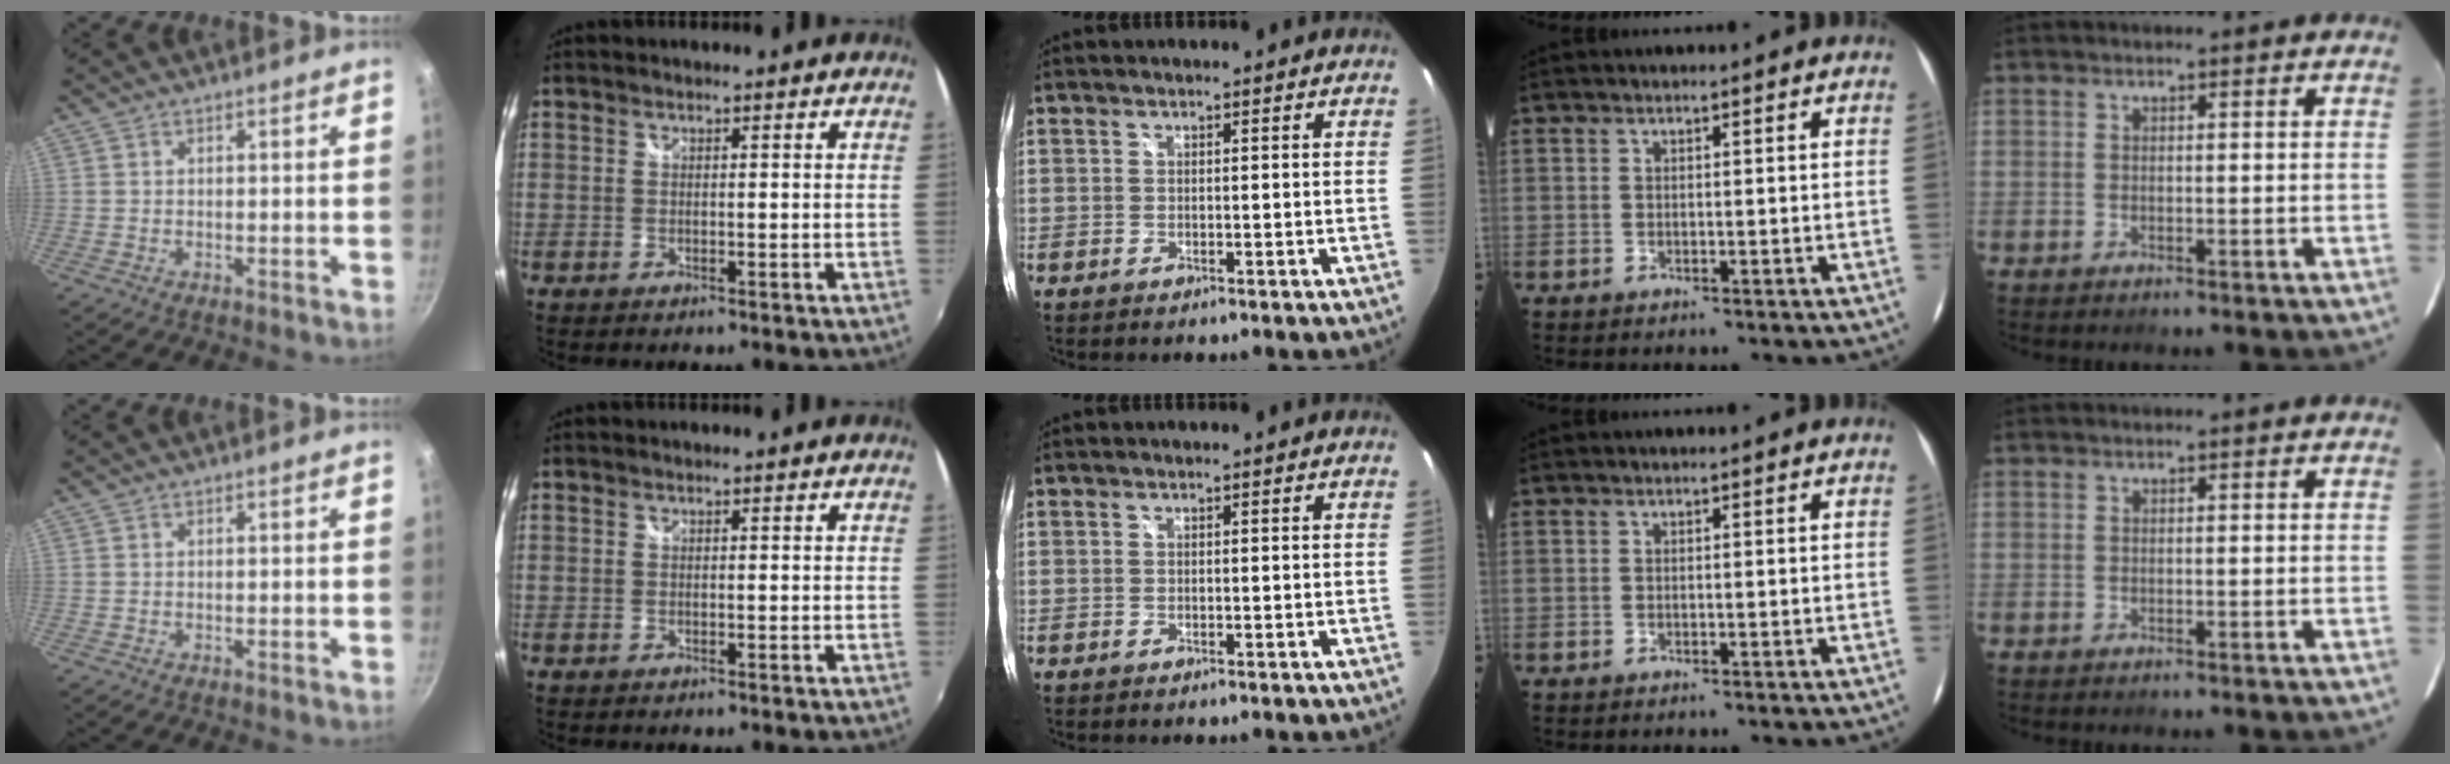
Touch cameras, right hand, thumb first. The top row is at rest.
{}